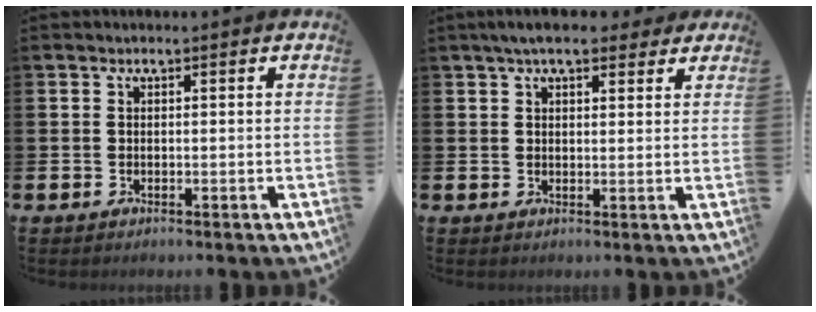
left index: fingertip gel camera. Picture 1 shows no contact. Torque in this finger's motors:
{"motor_torque": [1.08, -1.04, 0.17, 0.21]}